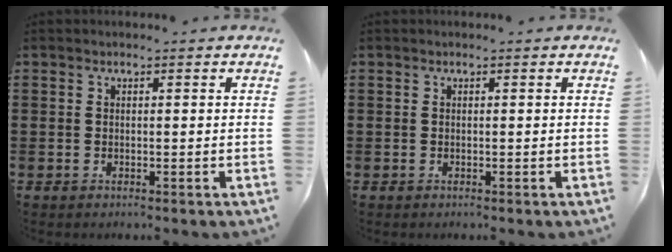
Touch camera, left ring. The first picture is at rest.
{"total": 0.0}